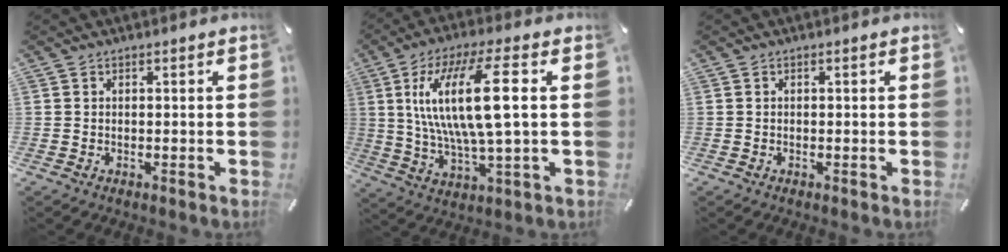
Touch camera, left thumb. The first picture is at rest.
{"total": 17.5, "force": [3.5, 4.5, 16.6], "torque": [-0.348, -0.004, 0.045]}
{"total": 0.0}